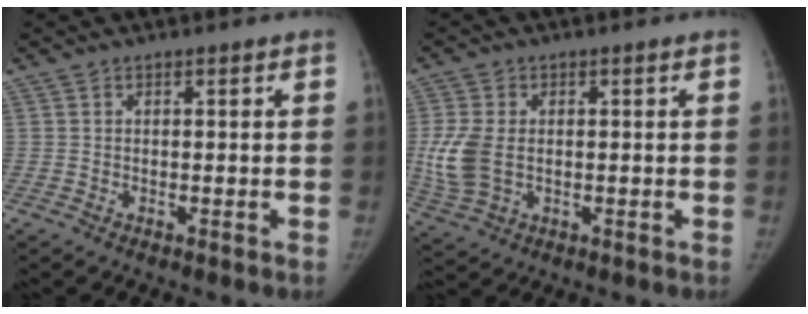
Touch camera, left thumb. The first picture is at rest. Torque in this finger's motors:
{"motor_torque": [0.72, 0.76, 0.41, -0.41, 0.29]}